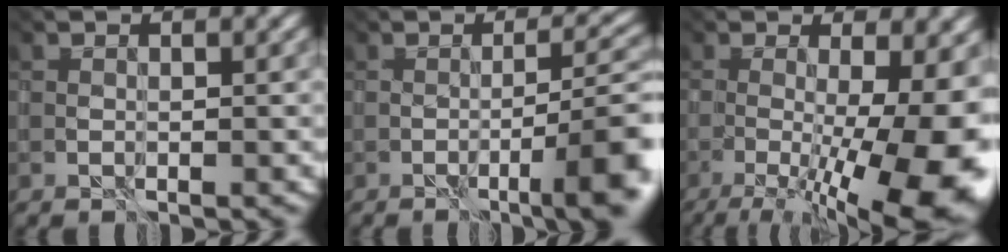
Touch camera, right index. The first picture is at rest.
{"total": 6.1, "force": [-3.8, 0.0, 4.8], "torque": [-0.067, 0.003, -0.034]}
{"total": 17.8, "force": [-4.8, 7.3, 15.4], "torque": [-0.182, -0.007, -0.043]}